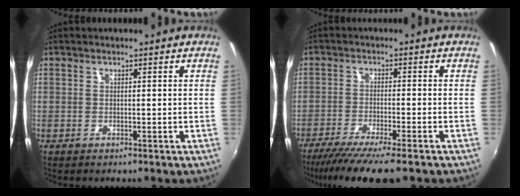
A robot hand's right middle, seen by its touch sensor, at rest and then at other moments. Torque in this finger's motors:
{"motor_torque": [1.07, -1.07, 0.20, 0.08]}